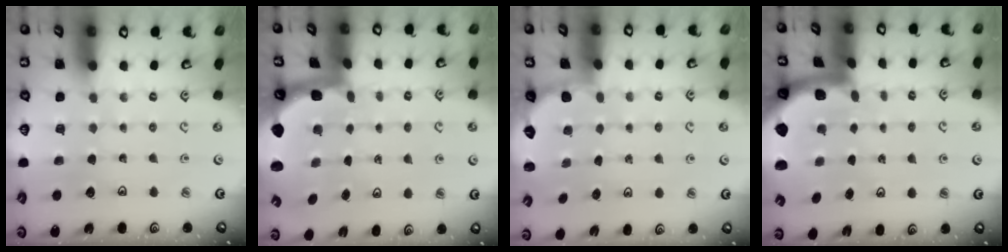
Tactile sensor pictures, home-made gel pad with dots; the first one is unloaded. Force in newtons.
{"total": 2.7, "press": 2.2, "slide": 1.5}
{"total": 2.9, "press": 2.6, "slide": 1.2}
{"total": 2.4, "press": 2.4, "slide": 0.3}